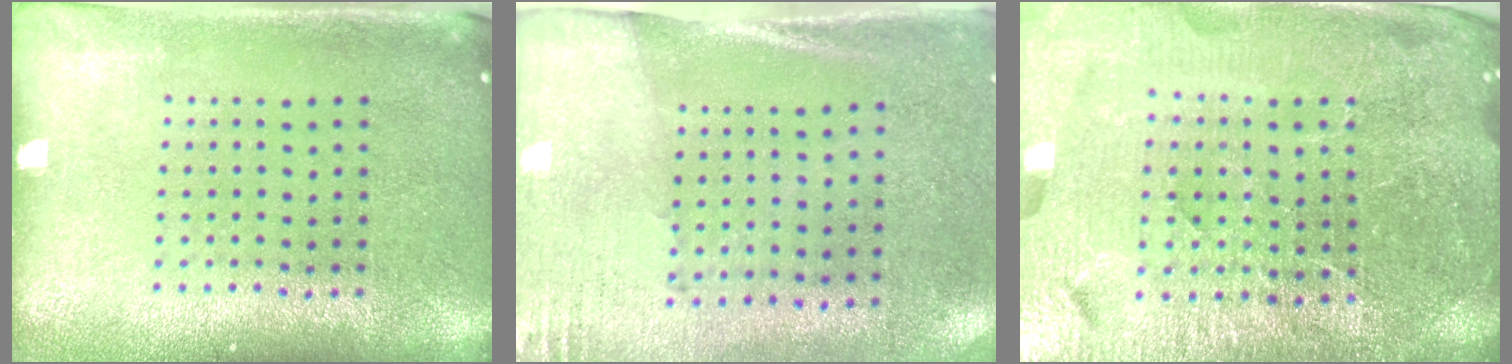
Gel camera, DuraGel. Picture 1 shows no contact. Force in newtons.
{"total": 2.7, "press": 2.4, "slide": 1.3}
{"total": 6.0, "press": 5.3, "slide": 2.7}